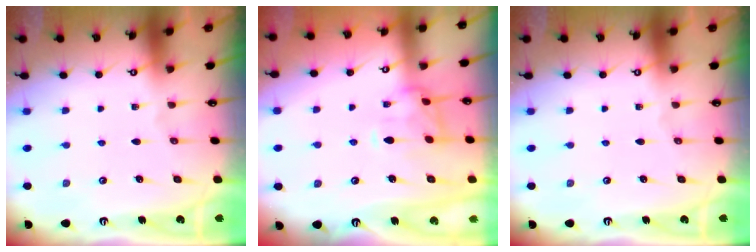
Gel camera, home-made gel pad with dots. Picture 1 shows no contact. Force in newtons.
{"total": 3.6, "press": 3.3, "slide": 1.4}
{"total": 0.0}